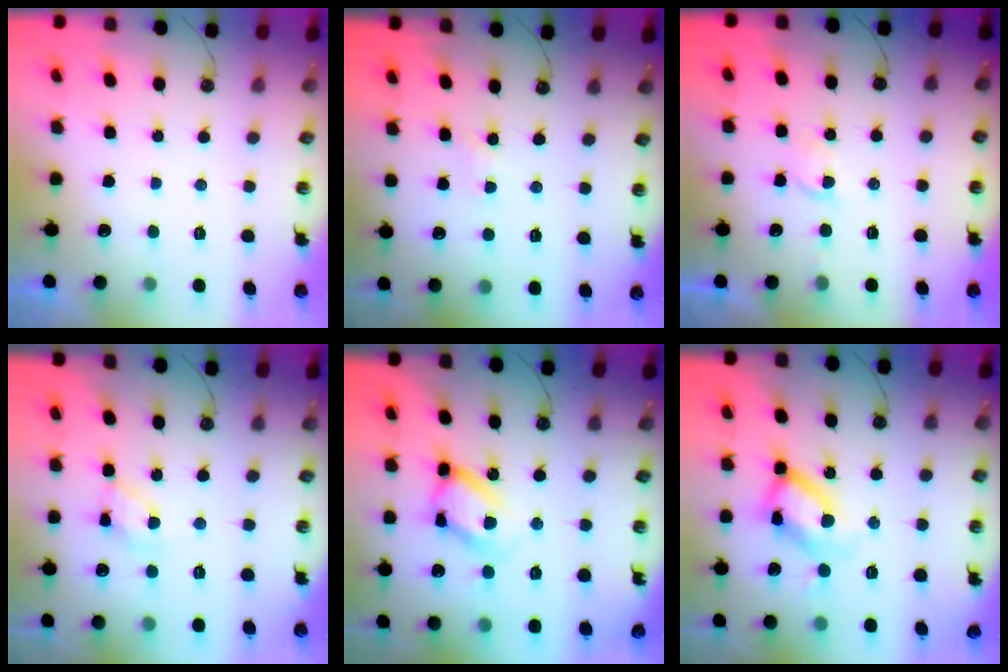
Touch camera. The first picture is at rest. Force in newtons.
{"total": 3.7, "press": 3.6, "slide": 0.5}
{"total": 2.0, "press": 2.0, "slide": 0.4}
{"total": 10.1, "press": 10.1, "slide": 0.3}
{"total": 15.5, "press": 15.4, "slide": 1.7}
{"total": 16.0, "press": 15.9, "slide": 1.0}